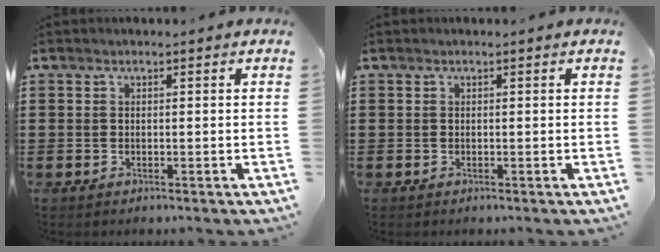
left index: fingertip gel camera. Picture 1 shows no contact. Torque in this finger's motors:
{"motor_torque": [-0.16, 0.17, 0.00, -0.01]}